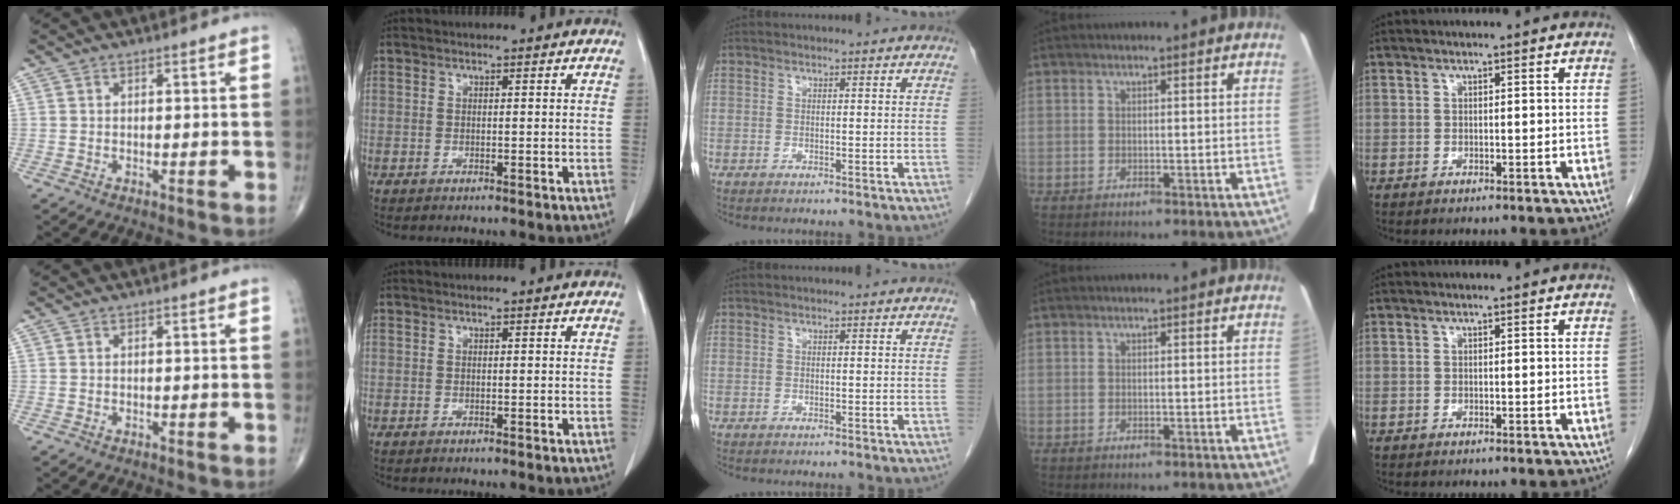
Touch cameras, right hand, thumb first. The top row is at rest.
{}